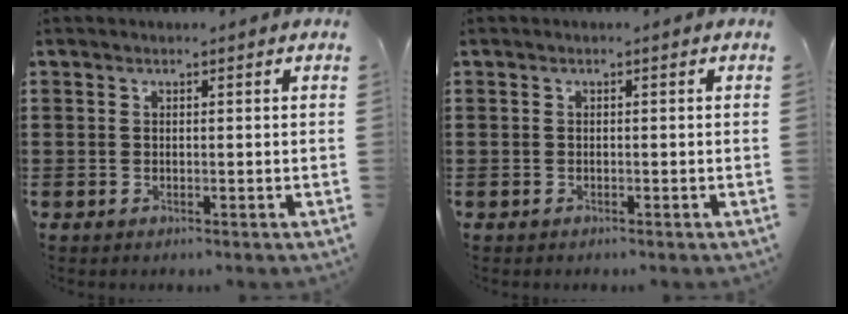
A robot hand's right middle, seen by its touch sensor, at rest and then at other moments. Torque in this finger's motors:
{"motor_torque": [0.46, -0.72, -0.01, -0.01]}